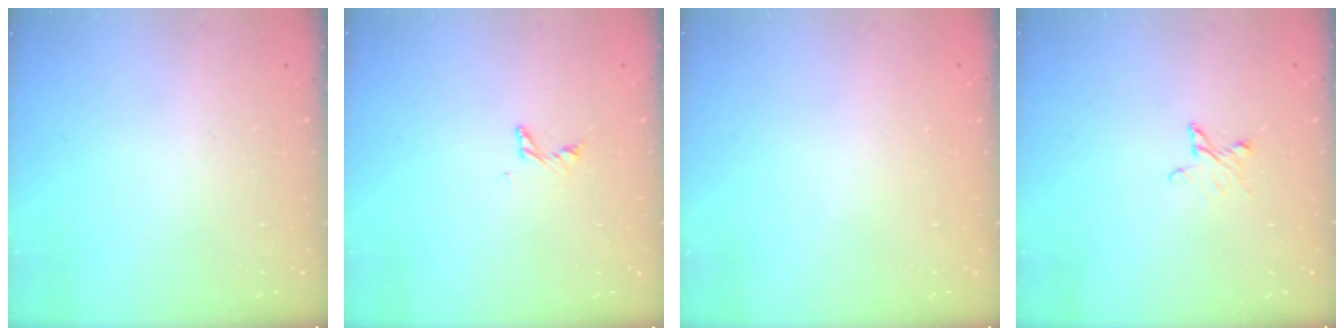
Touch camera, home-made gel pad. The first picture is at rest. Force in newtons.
{"total": 2.7, "press": 2.7, "slide": 0.1}
{"total": 0.0}
{"total": 4.0, "press": 4.0, "slide": 0.4}